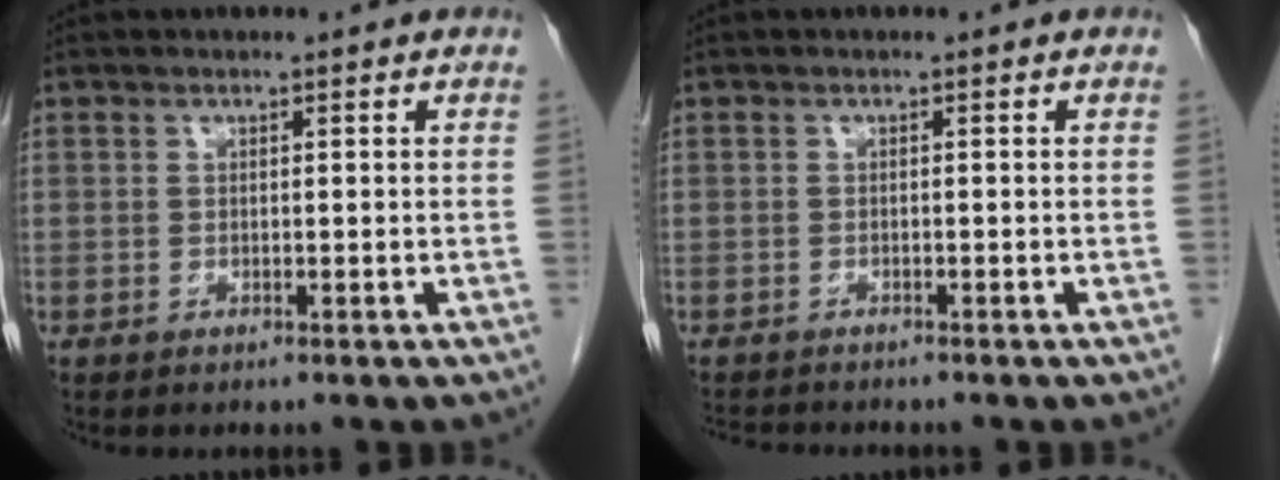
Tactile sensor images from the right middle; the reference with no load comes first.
{"total": 3.1, "force": [-3.0, 0.4, 0.8], "torque": [-0.015, -0.012, -0.045]}